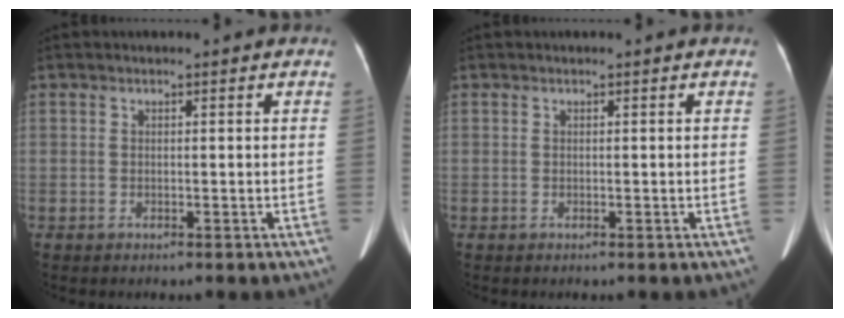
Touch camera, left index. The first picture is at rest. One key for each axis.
{"total": 0.0}